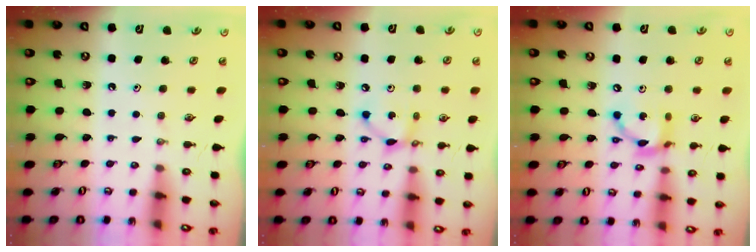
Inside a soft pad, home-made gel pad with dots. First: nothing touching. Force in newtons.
{"total": 6.5, "press": 6.5, "slide": 0.2}
{"total": 12.1, "press": 12.1, "slide": 0.8}